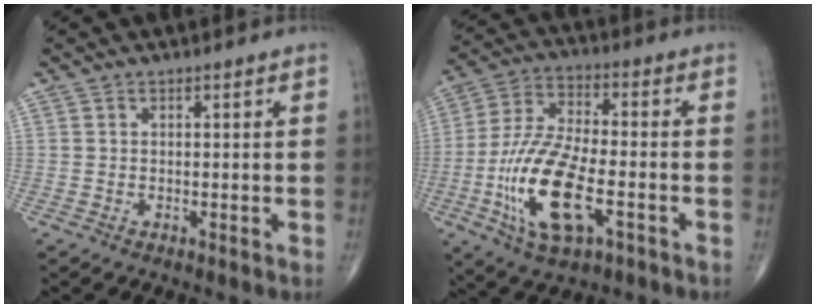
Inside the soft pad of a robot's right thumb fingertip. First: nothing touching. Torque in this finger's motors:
{"motor_torque": [2.08, 0.79, 1.71, -0.16, 0.56]}